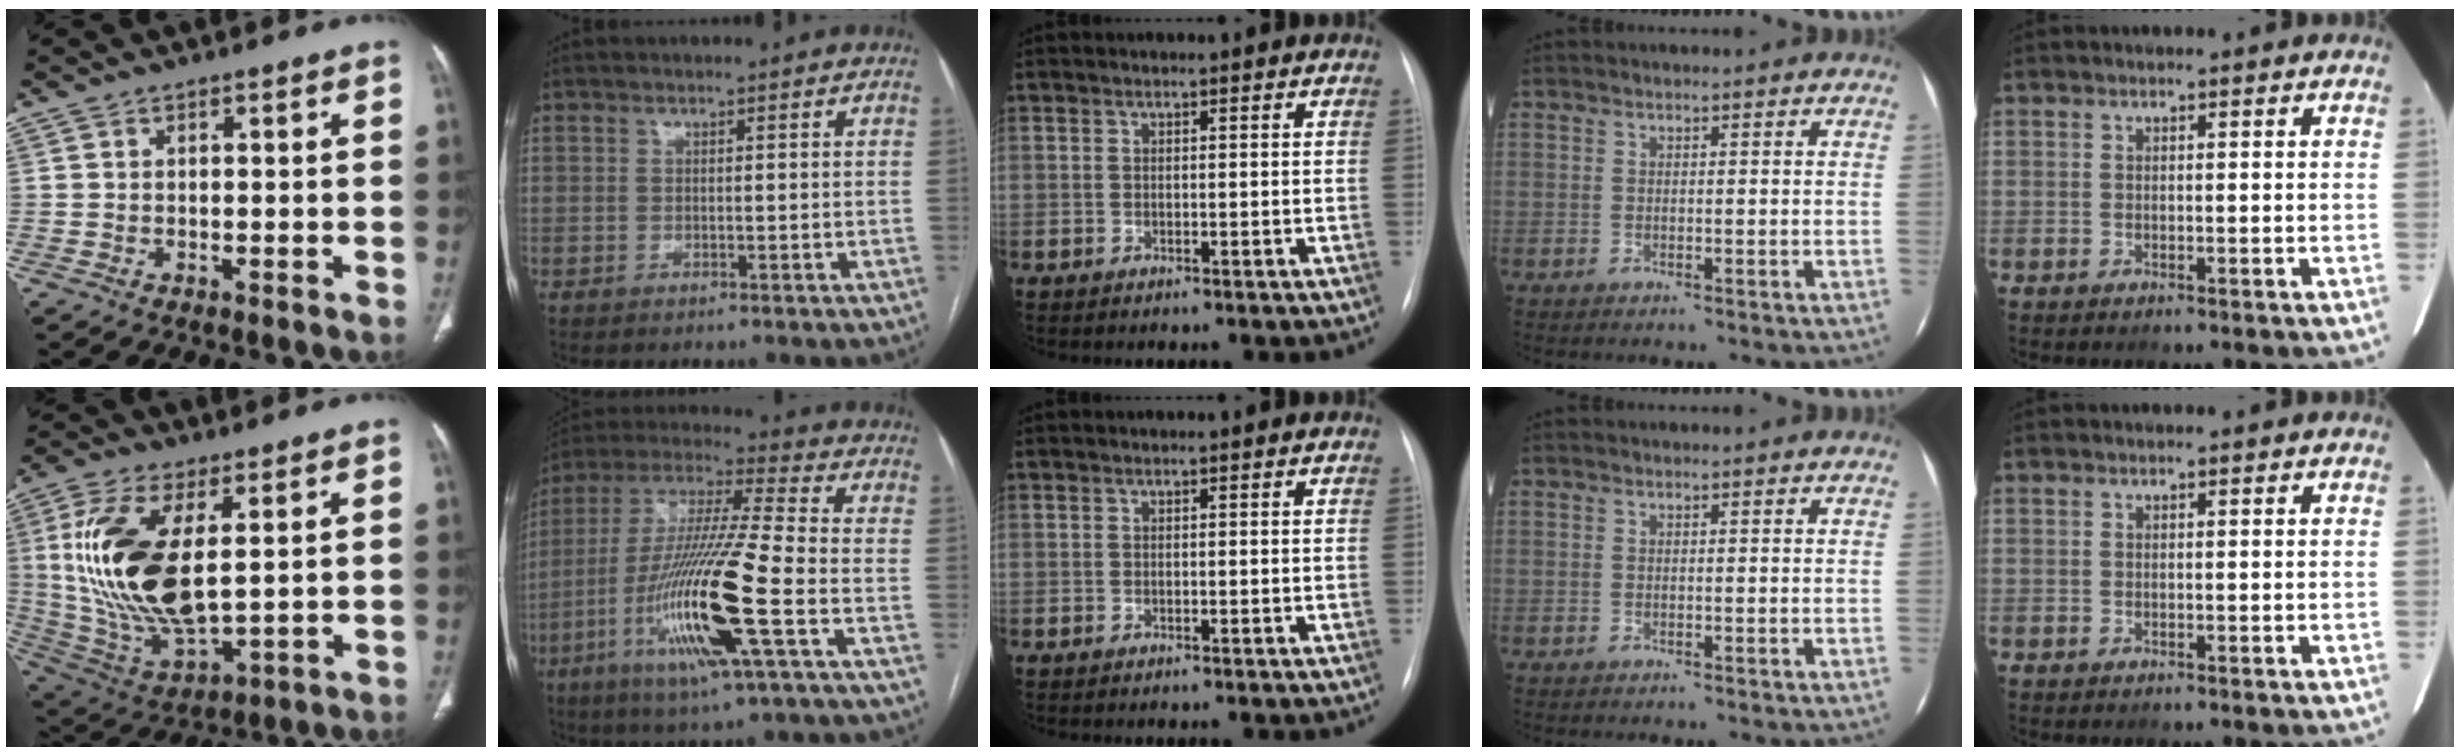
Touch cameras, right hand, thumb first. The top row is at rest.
{"thumb": {"total": 20.5, "force": [3.3, 9.4, 17.9], "torque": [-0.370, -0.023, 0.075]}, "index": {"total": 19.6, "force": [-6.5, 0.6, 18.5], "torque": [-0.387, -0.025, -0.127]}}